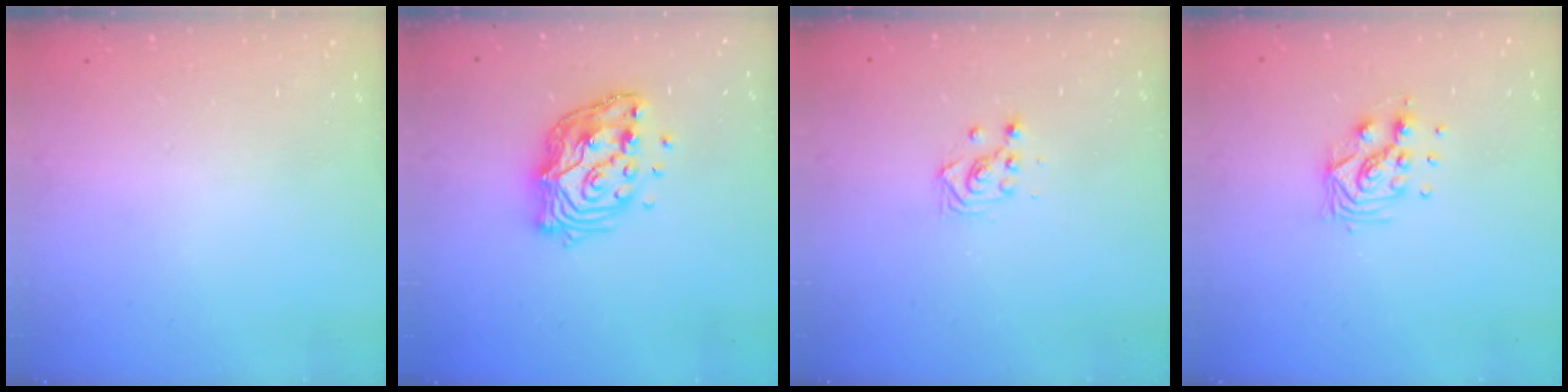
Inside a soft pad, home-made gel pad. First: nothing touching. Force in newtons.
{"total": 13.5, "press": 13.5, "slide": 1.2}
{"total": 2.9, "press": 2.9, "slide": 0.1}
{"total": 8.8, "press": 8.7, "slide": 0.9}